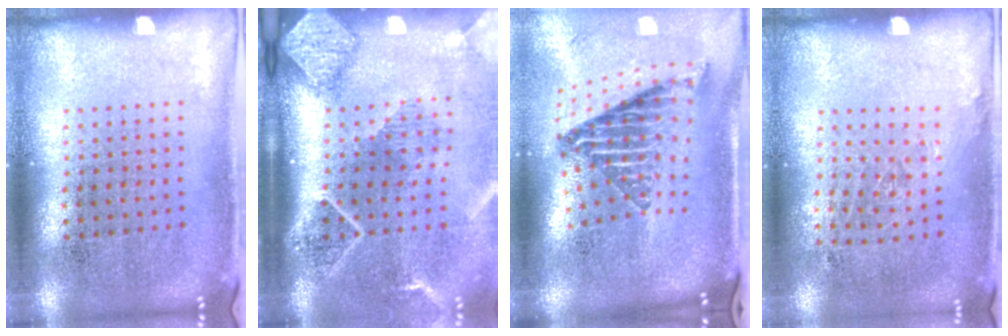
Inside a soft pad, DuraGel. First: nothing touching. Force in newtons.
{"total": 2.6, "press": 1.9, "slide": 1.8}
{"total": 2.6, "press": 1.6, "slide": 2.0}
{"total": 0.9, "press": 0.7, "slide": 0.6}